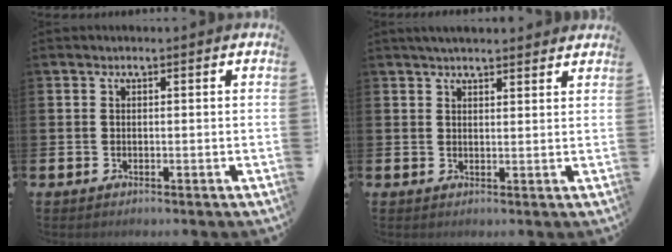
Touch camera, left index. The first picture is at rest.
{"total": 3.0, "force": [2.9, 0.4, 0.6], "torque": [-0.013, -0.008, 0.052]}